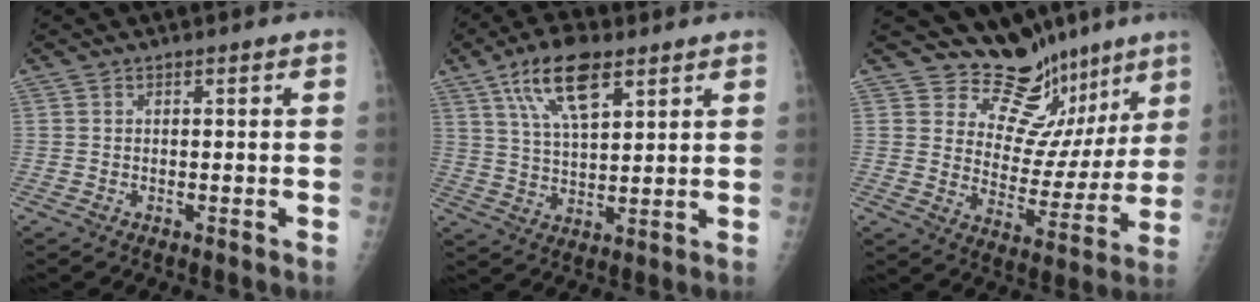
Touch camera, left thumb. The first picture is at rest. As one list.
[{"total": 11.8, "force": [6.3, 4.6, 8.9], "torque": [-0.150, -0.017, 0.119]}, {"total": 14.4, "force": [11.8, 7.3, 3.9], "torque": [-0.005, -0.086, 0.170]}]